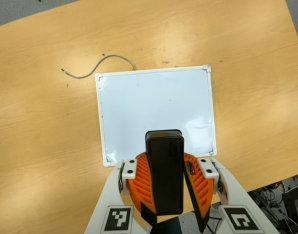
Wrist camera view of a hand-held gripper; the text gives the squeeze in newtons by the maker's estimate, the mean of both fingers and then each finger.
{"total": 9.8, "left": 9.8, "right": 9.8}